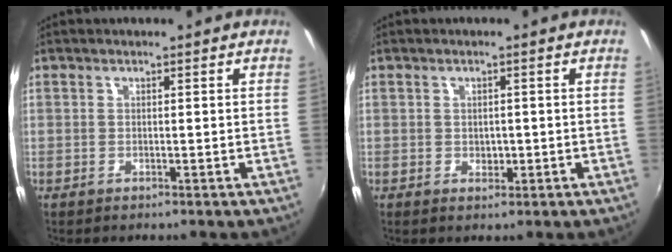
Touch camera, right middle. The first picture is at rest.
{"total": 1.5, "force": [-0.1, 1.3, 0.8], "torque": [-0.008, -0.002, -0.002]}